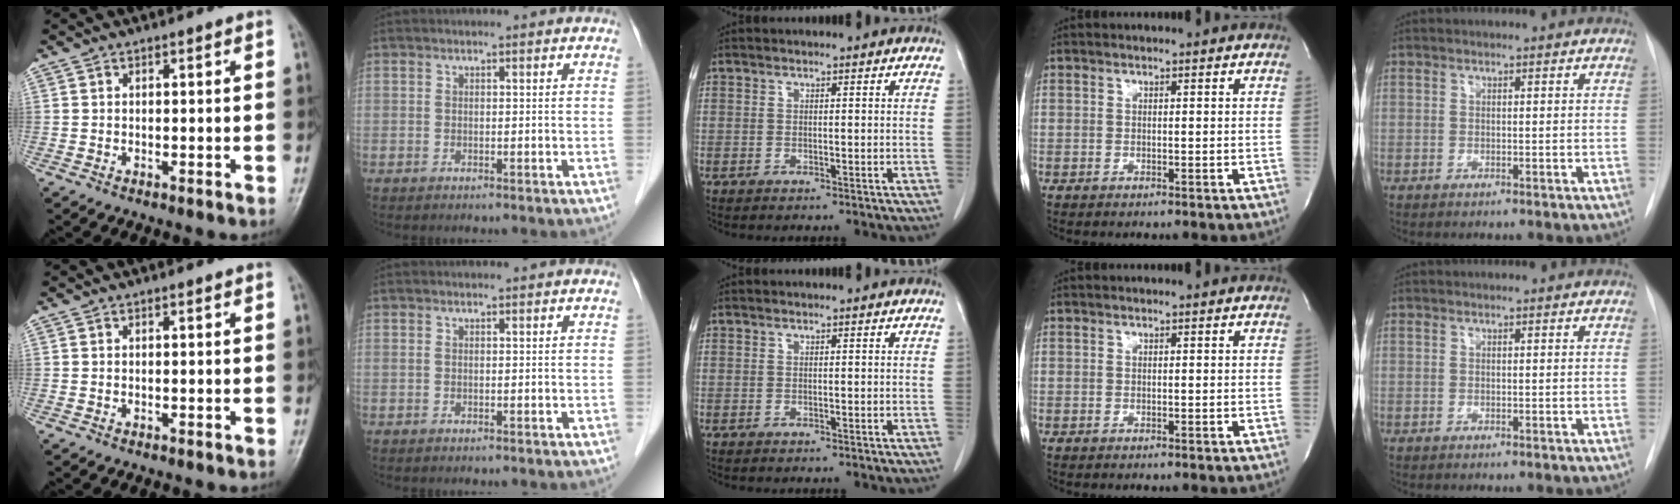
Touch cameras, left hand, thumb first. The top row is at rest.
{}